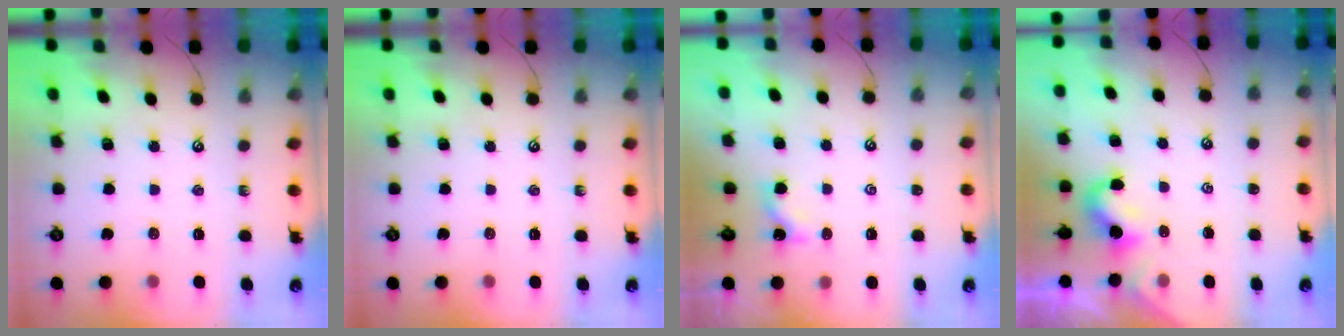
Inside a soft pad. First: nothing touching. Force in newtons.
{"total": 0.0}
{"total": 0.6, "press": 0.5, "slide": 0.3}
{"total": 0.5, "press": 0.4, "slide": 0.3}